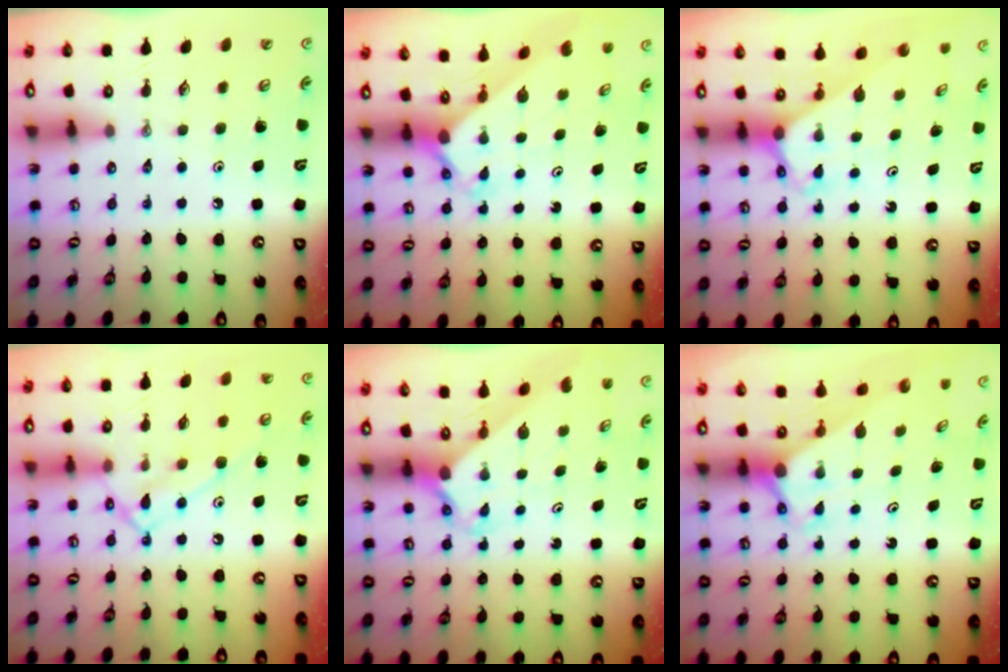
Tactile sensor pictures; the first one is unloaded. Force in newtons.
{"total": 2.4, "press": 2.4, "slide": 0.2}
{"total": 2.7, "press": 2.6, "slide": 0.2}
{"total": 12.6, "press": 12.6, "slide": 0.8}
{"total": 2.1, "press": 2.1, "slide": 0.2}
{"total": 2.7, "press": 2.7, "slide": 0.0}